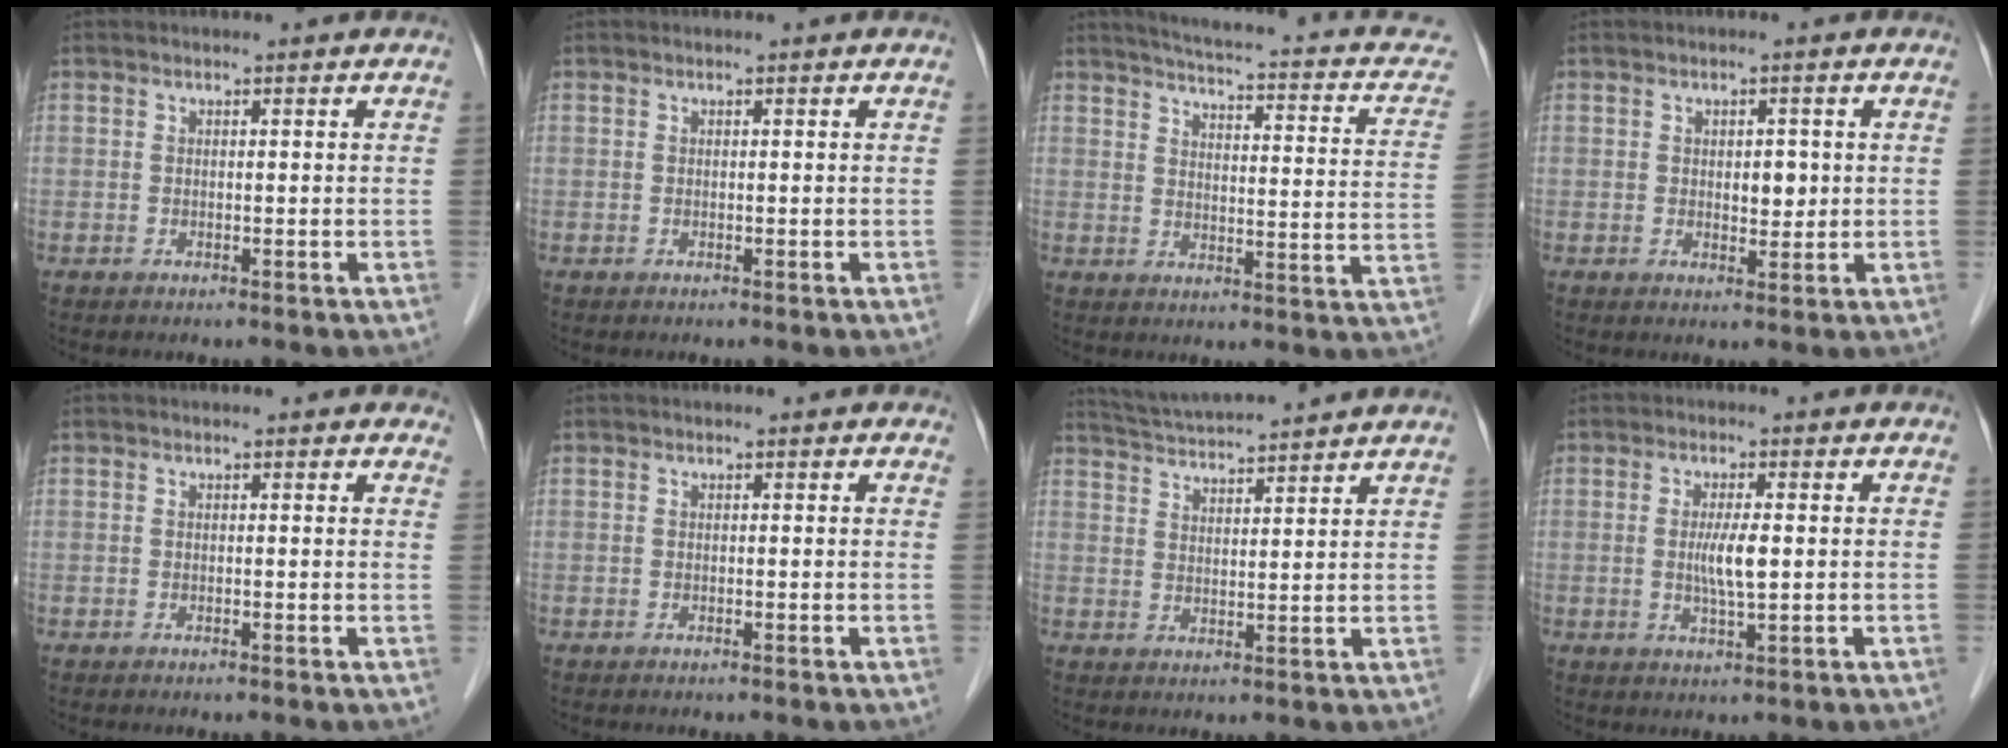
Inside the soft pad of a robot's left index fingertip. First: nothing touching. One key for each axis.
{"total": 0.0}
{"total": 16.1, "fx": 12.4, "fy": 4.1, "fz": 9.4, "tx": -0.120, "ty": -0.004, "tz": 0.128}
{"total": 2.7, "fx": 0.3, "fy": 1.6, "fz": 2.2, "tx": -0.029, "ty": 0.000, "tz": 0.008}
{"total": 3.4, "fx": 3.0, "fy": 1.0, "fz": 1.2, "tx": -0.003, "ty": 0.002, "tz": 0.017}
{"total": 1.5, "fx": 1.3, "fy": 0.5, "fz": 0.6, "tx": -0.008, "ty": 0.006, "tz": 0.006}
{"total": 12.3, "fx": 11.5, "fy": 0.0, "fz": 4.5, "tx": -0.087, "ty": 0.029, "tz": 0.172}
{"total": 4.2, "fx": 0.1, "fy": 0.4, "fz": 4.2, "tx": -0.081, "ty": -0.006, "tz": 0.003}